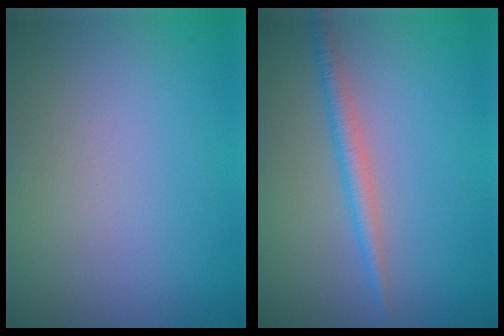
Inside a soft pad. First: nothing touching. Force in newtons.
{"total": 2.1, "press": 2.1, "slide": 0.0}